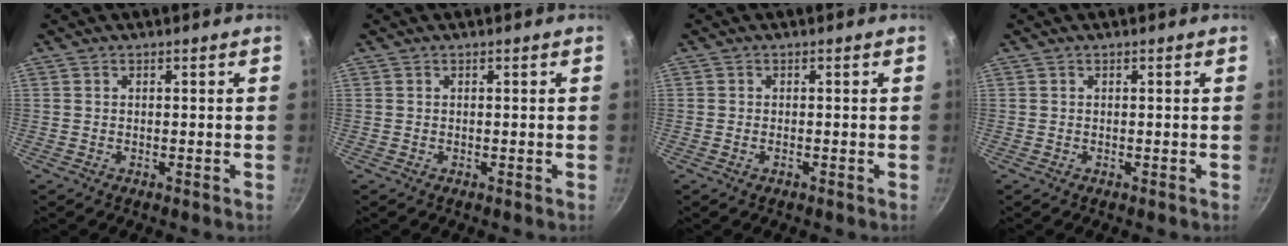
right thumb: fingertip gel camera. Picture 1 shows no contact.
{"total": 0.0}
{"total": 0.8, "force": [-0.4, 0.3, 0.5], "torque": [-0.011, 0.002, -0.009]}
{"total": 0.0}